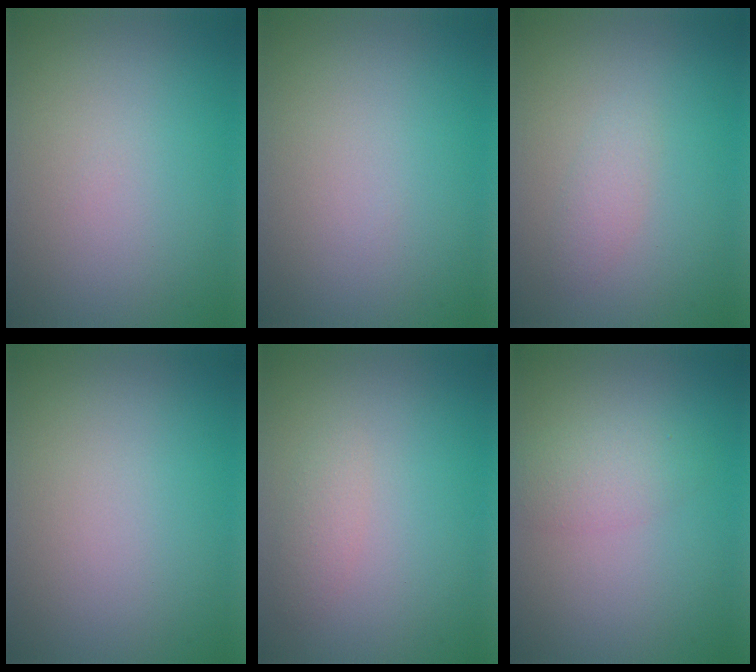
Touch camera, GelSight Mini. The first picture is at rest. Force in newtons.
{"total": 0.0}
{"total": 1.3, "press": 1.3, "slide": 0.1}
{"total": 0.0}
{"total": 1.2, "press": 1.2, "slide": 0.0}
{"total": 2.3, "press": 2.3, "slide": 0.0}